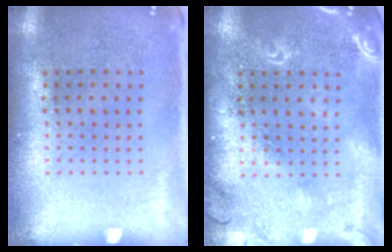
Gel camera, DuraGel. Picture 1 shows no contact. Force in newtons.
{"total": 1.8, "press": 1.7, "slide": 0.2}